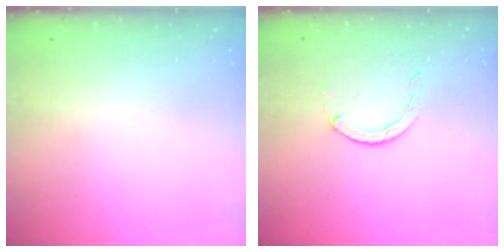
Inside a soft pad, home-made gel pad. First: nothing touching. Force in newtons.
{"total": 1.3, "press": 1.3, "slide": 0.3}